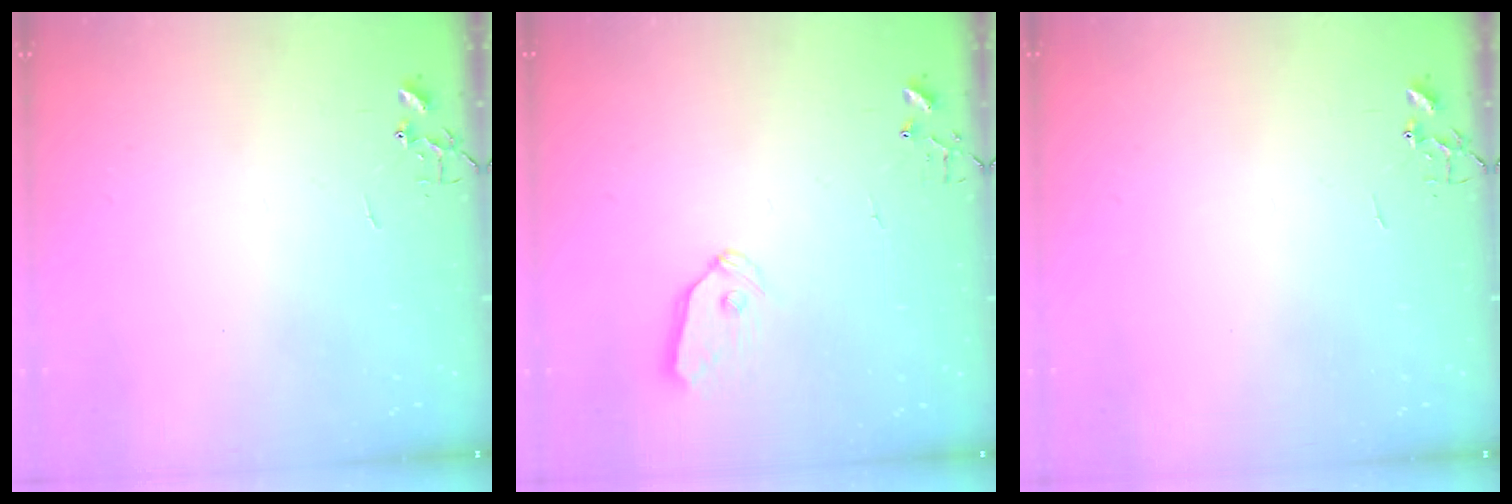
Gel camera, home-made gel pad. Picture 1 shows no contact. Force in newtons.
{"total": 7.2, "press": 7.2, "slide": 0.4}
{"total": 0.0}